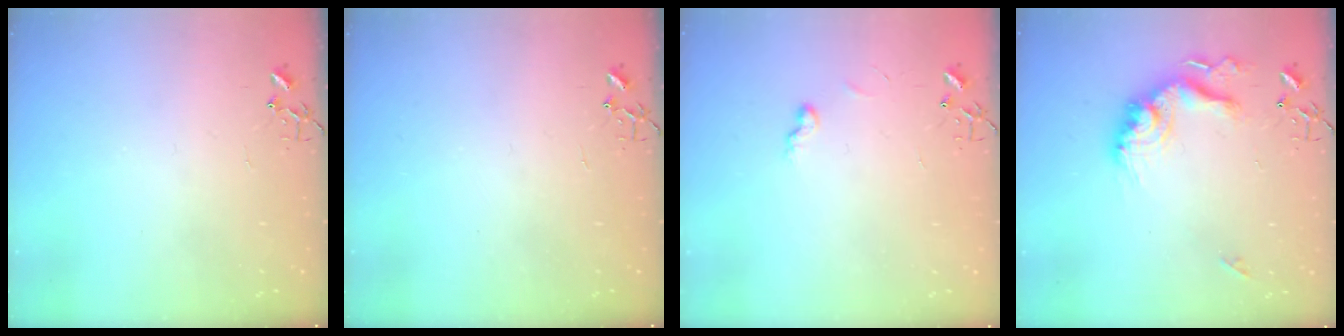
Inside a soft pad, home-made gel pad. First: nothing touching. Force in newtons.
{"total": 0.0}
{"total": 5.3, "press": 5.2, "slide": 0.7}
{"total": 18.3, "press": 18.2, "slide": 2.0}